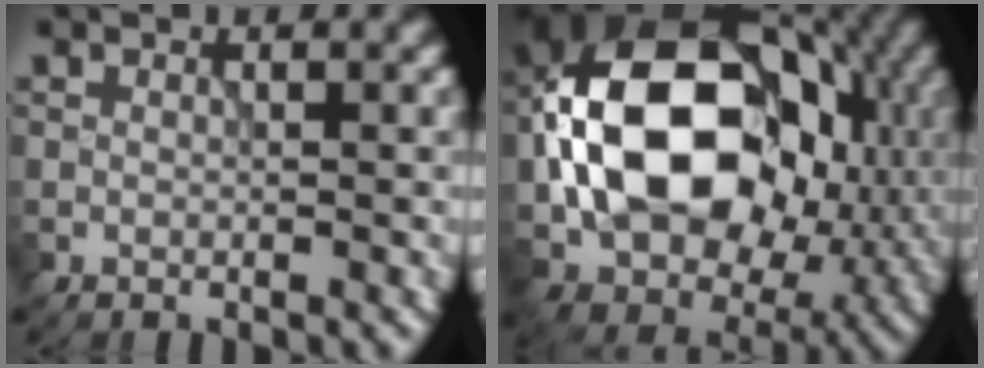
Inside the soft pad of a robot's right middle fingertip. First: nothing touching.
{"total": 17.1, "force": [0.6, 12.5, 11.6], "torque": [-0.217, 0.013, -0.003]}